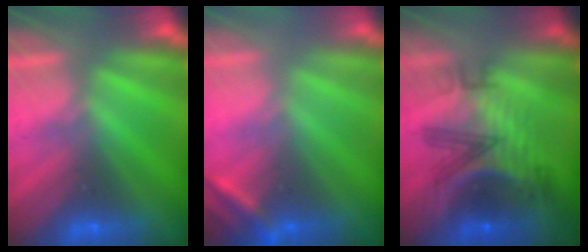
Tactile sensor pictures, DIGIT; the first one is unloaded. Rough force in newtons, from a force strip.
{"total": 2.6}
{"total": 6.9}